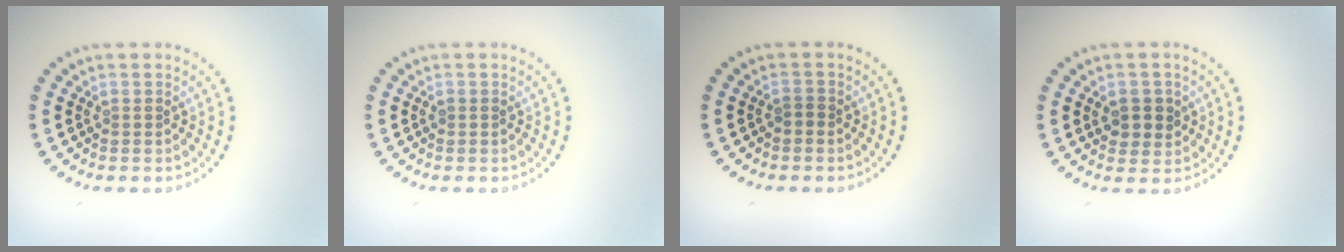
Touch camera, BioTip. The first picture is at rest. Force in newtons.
{"total": 0.6, "press": 0.6, "slide": 0.1}
{"total": 0.8, "press": 0.7, "slide": 0.3}
{"total": 2.4, "press": 2.3, "slide": 0.6}